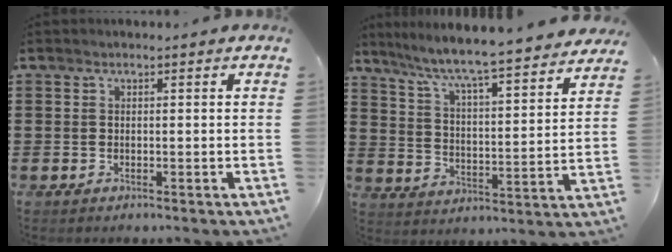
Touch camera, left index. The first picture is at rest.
{"total": 6.0, "force": [5.4, -0.5, 2.5], "torque": [-0.073, -0.051, 0.083]}